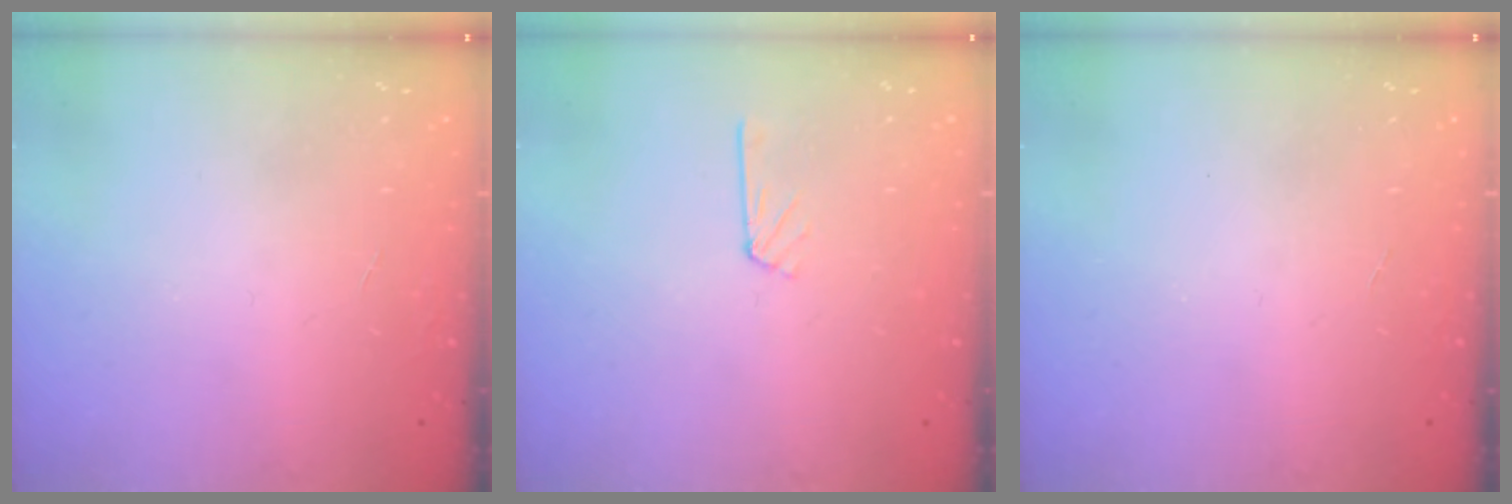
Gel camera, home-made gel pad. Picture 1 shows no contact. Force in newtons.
{"total": 3.8, "press": 3.8, "slide": 0.3}
{"total": 0.0}